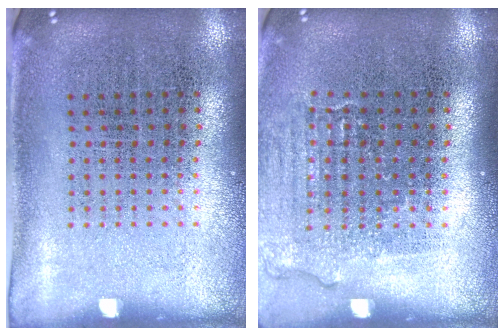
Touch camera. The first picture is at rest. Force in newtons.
{"total": 1.1, "press": 1.1, "slide": 0.3}